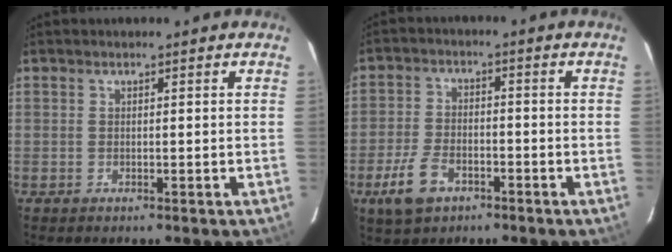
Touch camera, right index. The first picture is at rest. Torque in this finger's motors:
{"motor_torque": [-0.12, -0.07, -0.65, -0.15]}